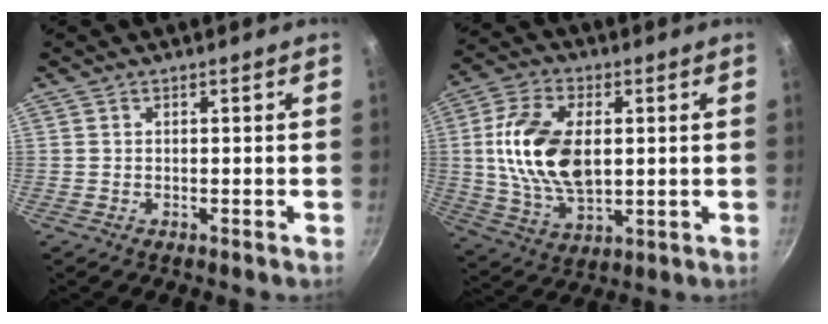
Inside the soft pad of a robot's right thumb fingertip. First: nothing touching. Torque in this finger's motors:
{"motor_torque": [0.78, 0.75, 1.42, -0.12, 0.20]}